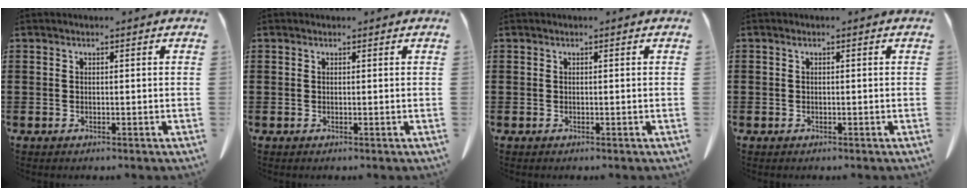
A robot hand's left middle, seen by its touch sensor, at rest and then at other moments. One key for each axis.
{"total": 0.0}
{"total": 0.0}
{"total": 0.6, "fx": 0.1, "fy": 0.5, "fz": 0.2, "tx": -0.008, "ty": 0.003, "tz": 0.002}